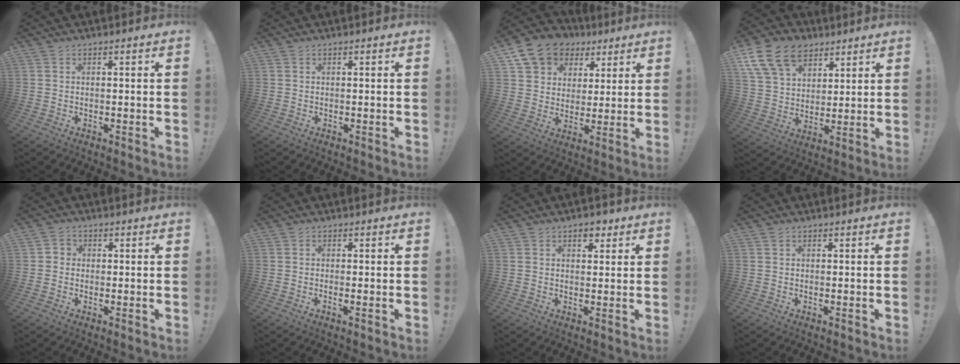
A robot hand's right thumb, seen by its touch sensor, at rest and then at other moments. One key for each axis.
{"total": 0.0}
{"total": 12.8, "fx": 7.2, "fy": 9.6, "fz": 4.5, "tx": -0.075, "ty": -0.042, "tz": 0.139}
{"total": 16.6, "fx": 8.8, "fy": 11.5, "fz": 8.2, "tx": -0.145, "ty": -0.039, "tz": 0.169}
{"total": 2.3, "fx": -0.7, "fy": 2.0, "fz": 0.8, "tx": -0.022, "ty": 0.010, "tz": -0.010}
{"total": 1.2, "fx": 0.0, "fy": -0.1, "fz": 1.2, "tx": -0.016, "ty": -0.006, "tz": -0.001}
{"total": 3.7, "fx": 2.2, "fy": 2.4, "fz": 1.7, "tx": -0.007, "ty": -0.007, "tz": 0.033}
{"total": 0.0}